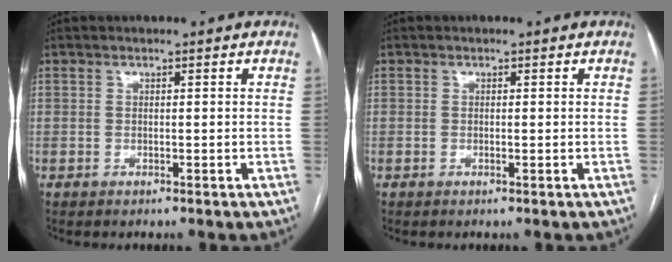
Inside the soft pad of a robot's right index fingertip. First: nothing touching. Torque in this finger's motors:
{"motor_torque": [0.04, -0.03, -0.02, 0.01]}